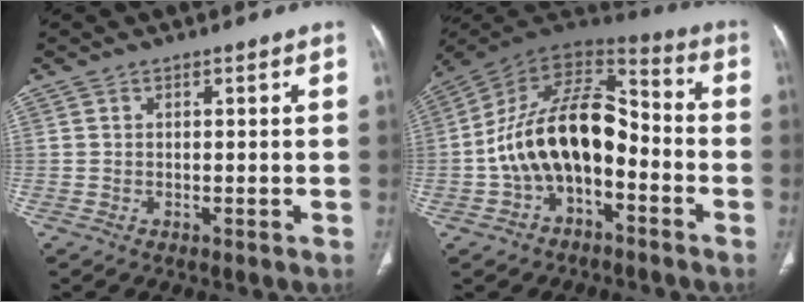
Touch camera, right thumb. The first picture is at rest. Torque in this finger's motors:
{"motor_torque": [-0.24, 1.20, 1.46, -1.31, 0.26]}